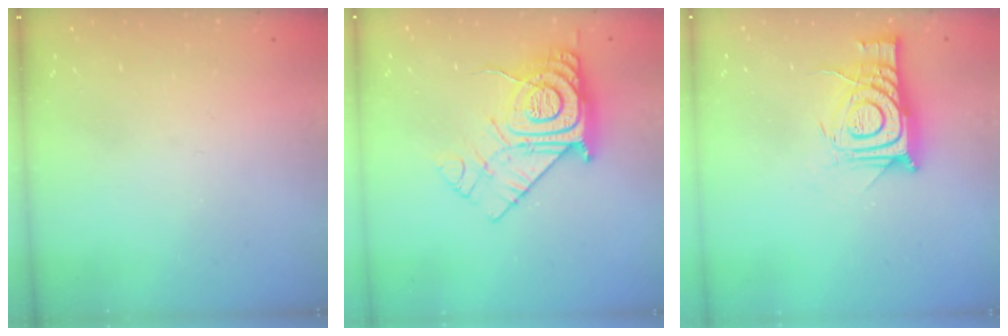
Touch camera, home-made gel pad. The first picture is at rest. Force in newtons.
{"total": 14.8, "press": 14.7, "slide": 1.3}
{"total": 12.7, "press": 12.6, "slide": 1.1}